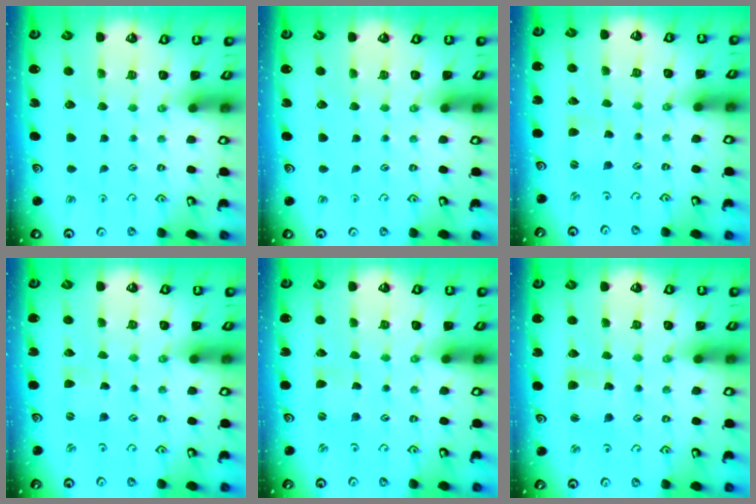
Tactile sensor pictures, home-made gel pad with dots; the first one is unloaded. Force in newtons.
{"total": 0.0}
{"total": 1.0, "press": 1.0, "slide": 0.3}
{"total": 0.0}
{"total": 0.0}
{"total": 2.2, "press": 2.2, "slide": 0.3}